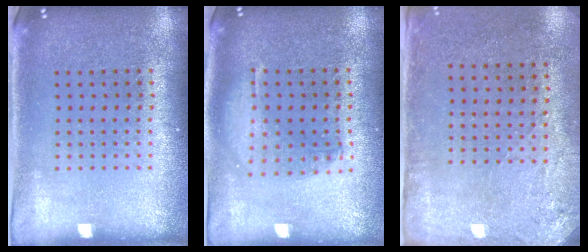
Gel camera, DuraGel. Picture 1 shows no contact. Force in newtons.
{"total": 1.3, "press": 1.3, "slide": 0.3}
{"total": 2.8, "press": 2.3, "slide": 1.6}